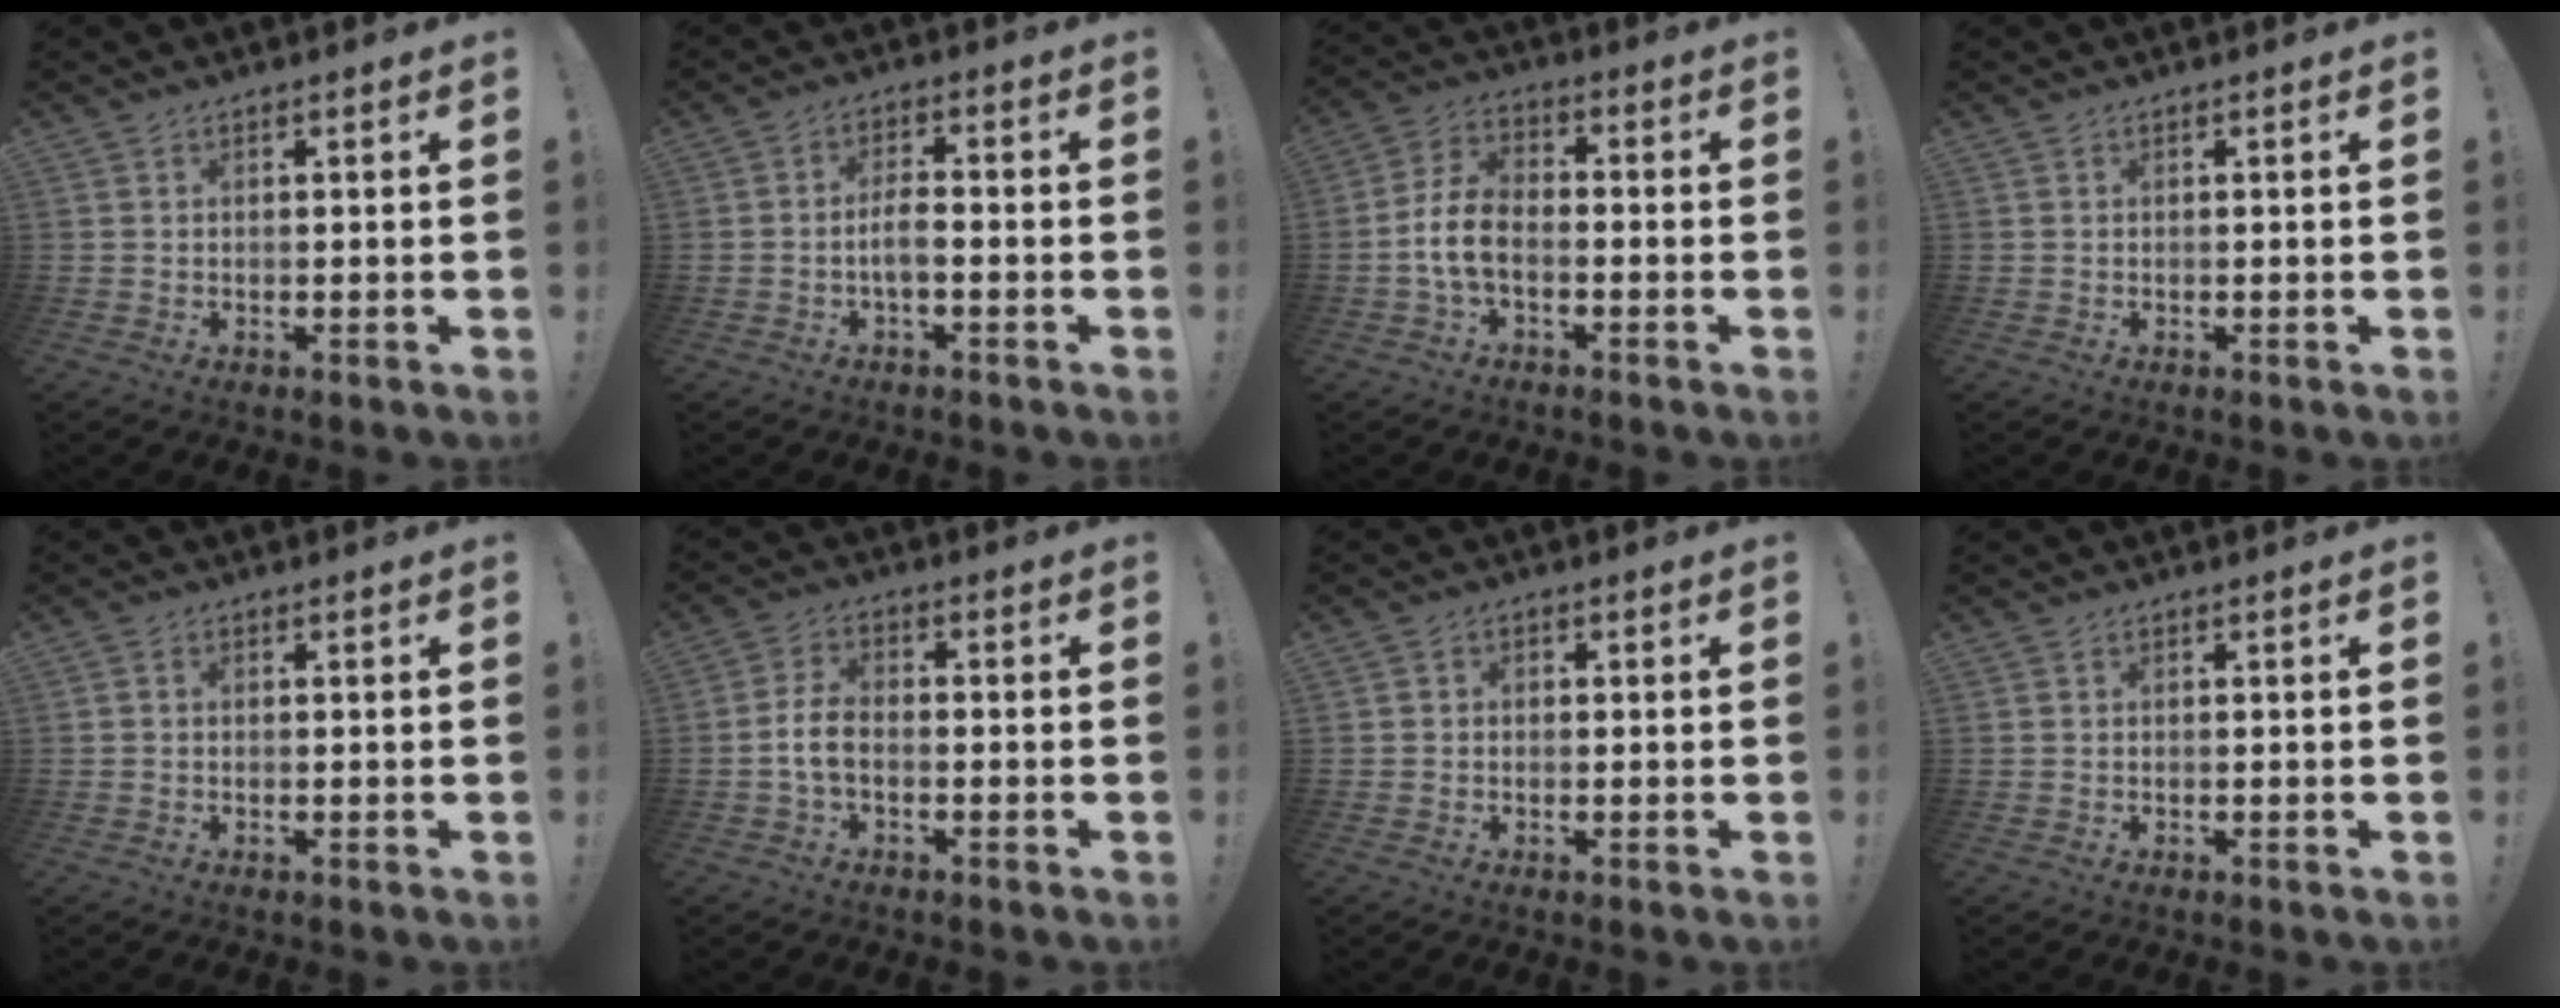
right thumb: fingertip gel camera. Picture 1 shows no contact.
{"total": 4.8, "force": [-1.5, 1.6, 4.3], "torque": [-0.085, 0.001, -0.031]}
{"total": 8.7, "force": [-2.5, 5.1, 6.6], "torque": [-0.140, 0.008, -0.042]}
{"total": 0.0}
{"total": 0.6, "force": [-0.3, 0.5, 0.2], "torque": [-0.007, 0.003, -0.005]}
{"total": 6.0, "force": [-1.6, 3.2, 4.9], "torque": [-0.106, 0.004, -0.028]}
{"total": 1.4, "force": [-0.6, 1.2, 0.5], "torque": [-0.007, 0.005, -0.011]}
{"total": 0.0}